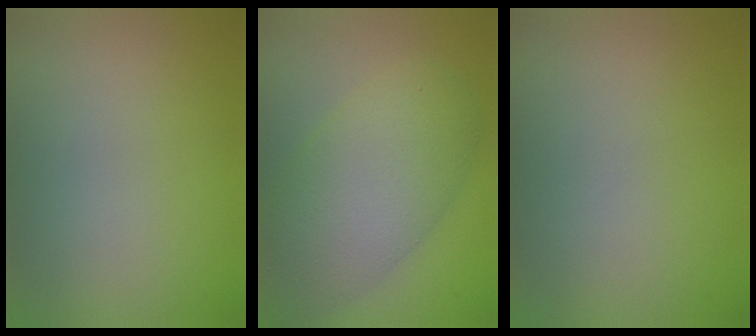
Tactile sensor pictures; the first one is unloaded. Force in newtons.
{"total": 8.2, "press": 8.2, "slide": 0.3}
{"total": 0.0}